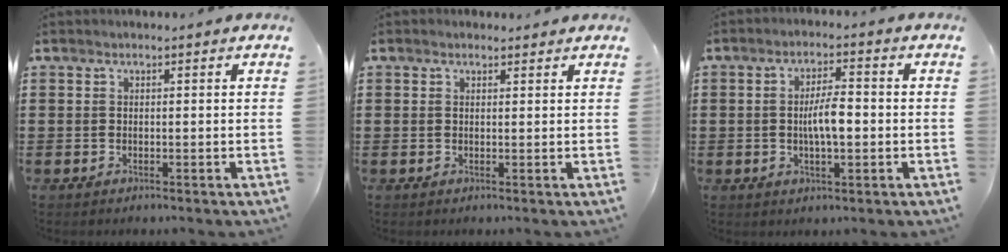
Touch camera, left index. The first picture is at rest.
{"total": 0.8, "force": [0.7, 0.4, 0.2], "torque": [-0.006, 0.005, 0.013]}
{"total": 5.4, "force": [-0.4, 1.8, 5.1], "torque": [-0.092, 0.001, -0.014]}